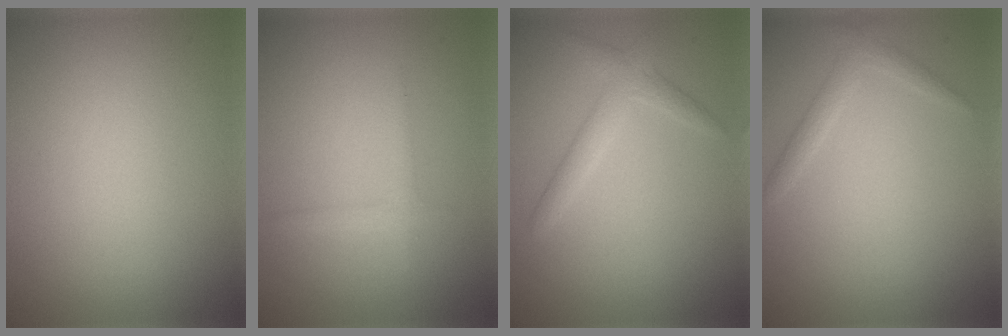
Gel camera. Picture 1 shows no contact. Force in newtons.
{"total": 1.0, "press": 1.0, "slide": 0.1}
{"total": 2.2, "press": 2.2, "slide": 0.1}
{"total": 1.5, "press": 1.5, "slide": 0.1}